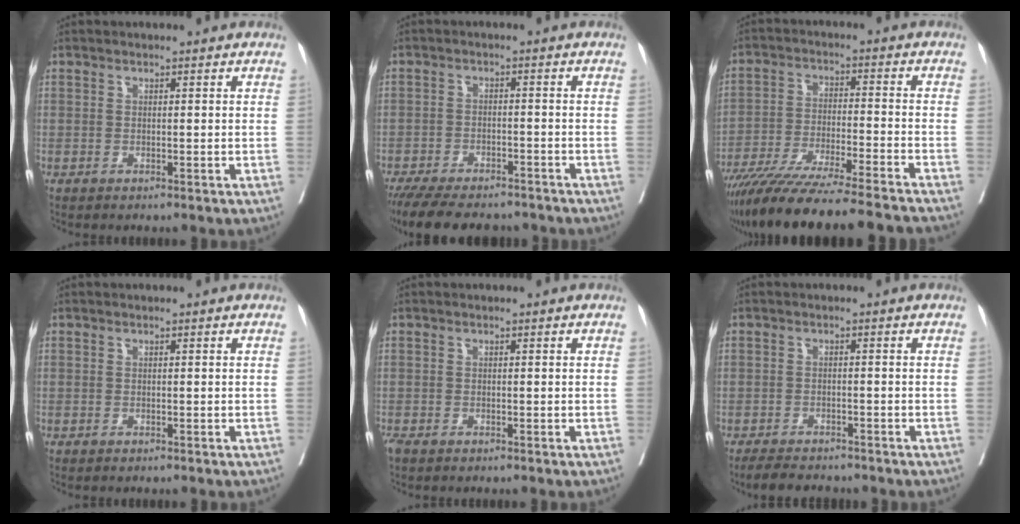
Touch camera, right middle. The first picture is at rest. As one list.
[{"total": 13.6, "force": [-11.7, 4.2, 5.5], "torque": [-0.116, -0.009, -0.166]}, {"total": 19.9, "force": [-17.5, -0.7, 9.5], "torque": [-0.148, -0.050, -0.275]}, {"total": 0.0}, {"total": 1.0, "force": [-0.8, 0.4, 0.5], "torque": [-0.015, -0.005, -0.015]}, {"total": 4.9, "force": [-4.4, 1.4, 1.6], "torque": [-0.028, -0.010, -0.070]}]